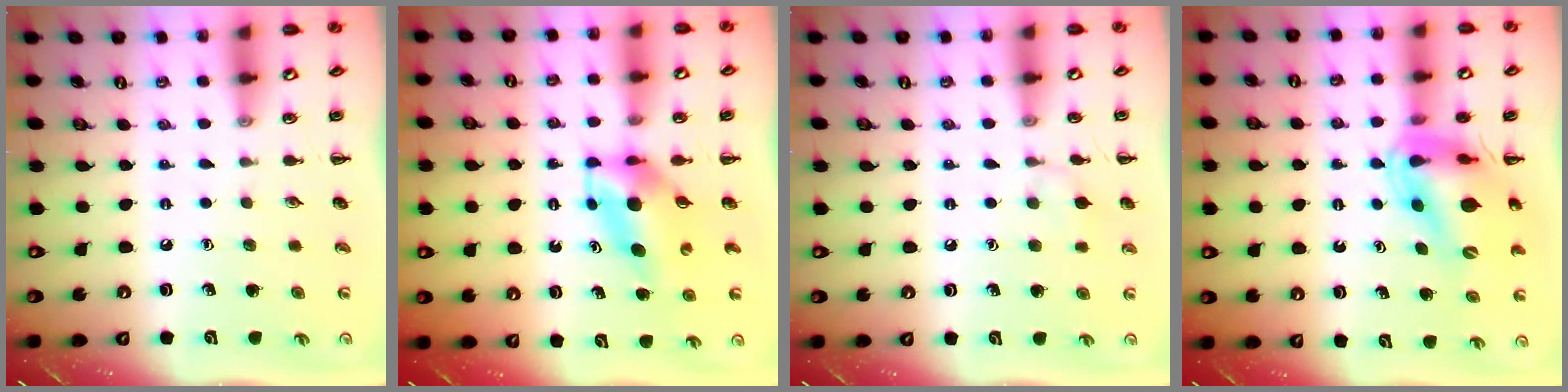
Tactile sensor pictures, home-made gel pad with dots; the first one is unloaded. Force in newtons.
{"total": 5.3, "press": 5.2, "slide": 1.1}
{"total": 6.3, "press": 6.0, "slide": 1.8}
{"total": 14.0, "press": 13.5, "slide": 4.0}